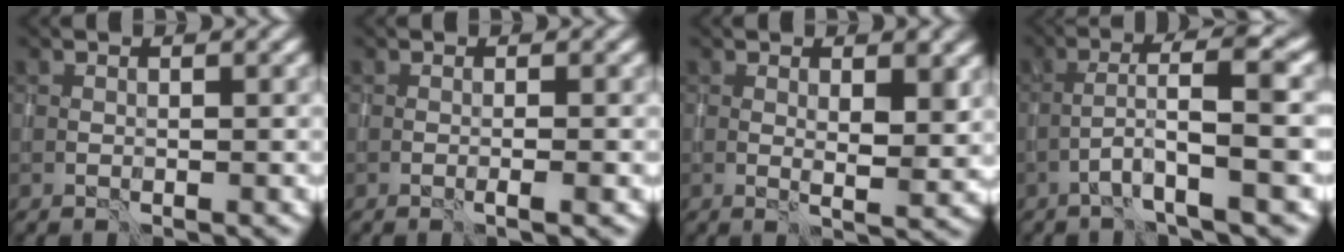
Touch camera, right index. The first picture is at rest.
{"total": 1.1, "force": [-0.3, 0.2, 1.1], "torque": [-0.013, -0.001, -0.009]}
{"total": 3.1, "force": [0.9, 0.8, 2.8], "torque": [-0.041, -0.005, 0.017]}
{"total": 4.9, "force": [-1.1, 0.4, 4.8], "torque": [-0.083, 0.020, -0.027]}